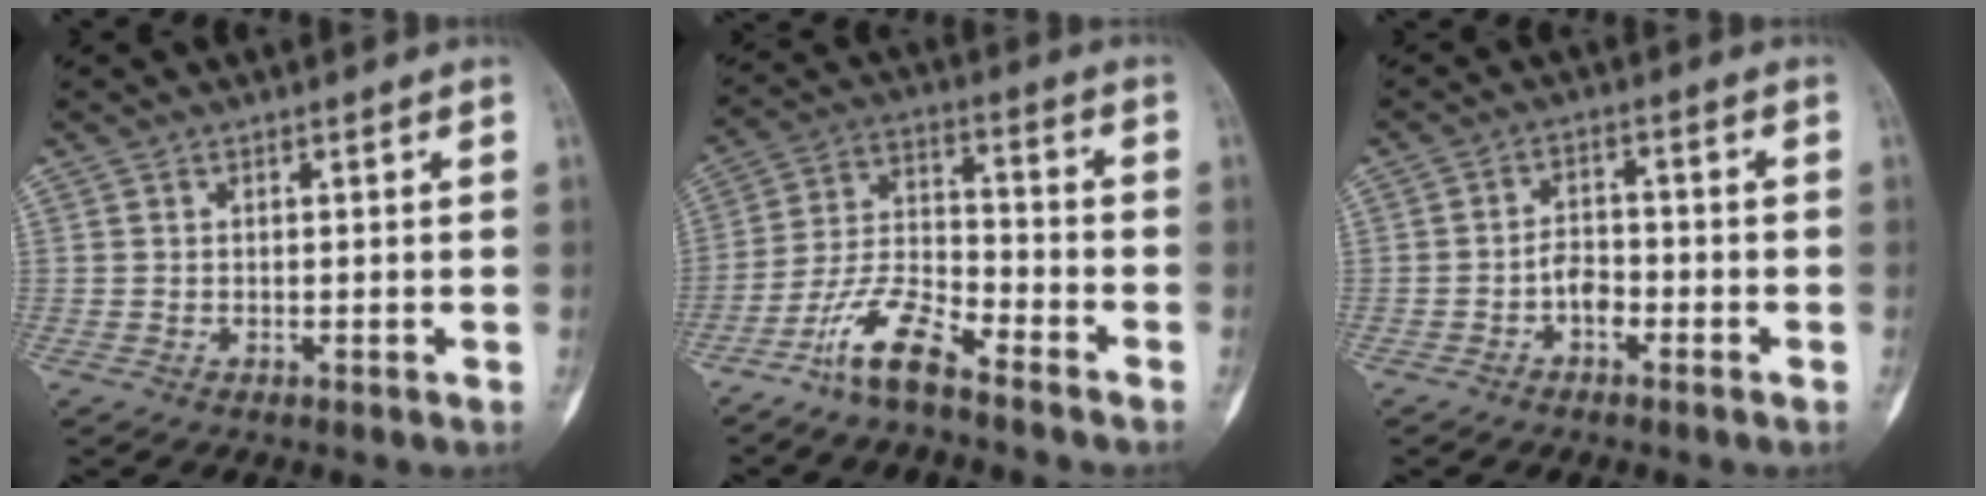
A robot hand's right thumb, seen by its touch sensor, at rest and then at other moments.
{"total": 10.2, "force": [-7.6, 2.8, 6.2], "torque": [-0.131, 0.058, -0.153]}
{"total": 3.7, "force": [-1.8, 2.3, 2.3], "torque": [-0.026, 0.021, -0.038]}